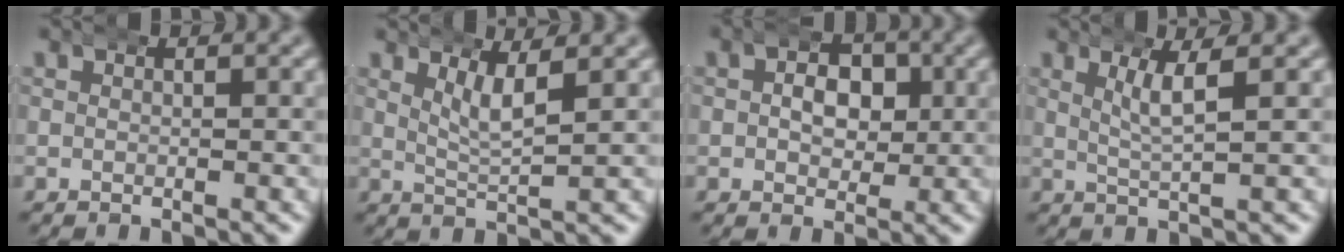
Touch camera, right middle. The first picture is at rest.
{"total": 3.1, "force": [1.8, 0.4, 2.5], "torque": [-0.047, -0.005, 0.035]}
{"total": 3.9, "force": [0.3, 2.9, 2.6], "torque": [-0.029, -0.003, 0.004]}
{"total": 2.6, "force": [1.4, -0.3, 2.2], "torque": [-0.043, 0.001, 0.028]}